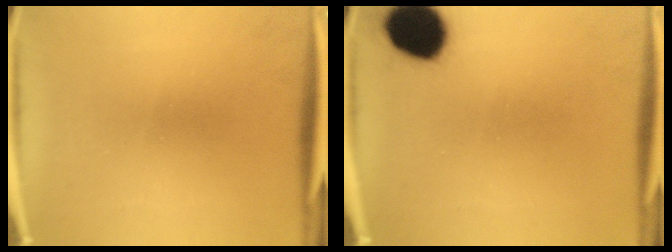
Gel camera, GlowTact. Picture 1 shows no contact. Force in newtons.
{"total": 12.9}